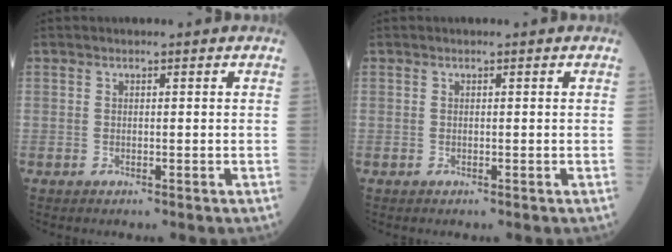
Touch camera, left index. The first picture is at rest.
{"total": 0.0}